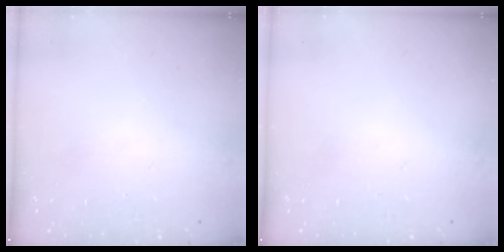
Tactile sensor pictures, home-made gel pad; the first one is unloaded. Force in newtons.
{"total": 0.0}